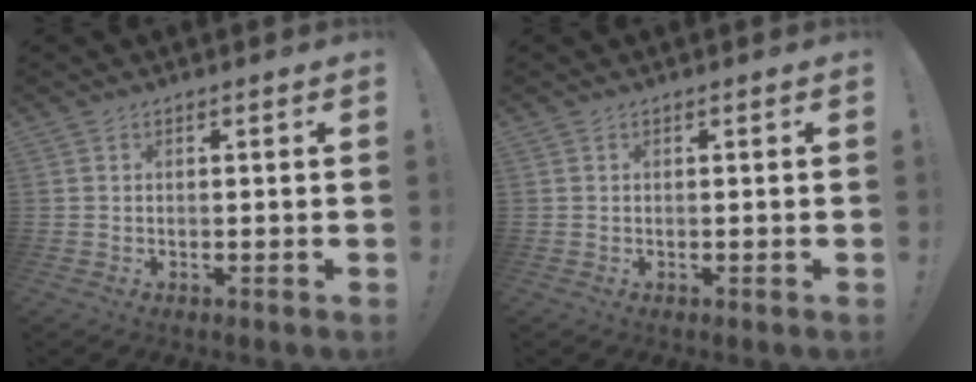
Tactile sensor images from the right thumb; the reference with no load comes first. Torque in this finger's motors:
{"motor_torque": [0.01, 0.02, 0.00, 0.00, 0.00]}